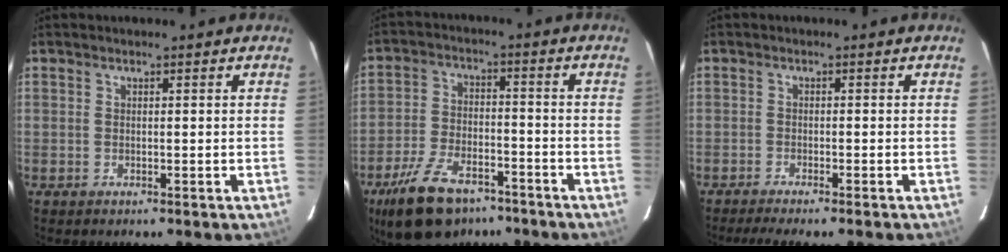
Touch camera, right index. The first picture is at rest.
{"total": 15.0, "force": [-10.3, 7.4, 8.0], "torque": [-0.178, -0.010, -0.173]}
{"total": 5.5, "force": [-4.8, -0.2, 2.7], "torque": [-0.059, -0.014, -0.076]}